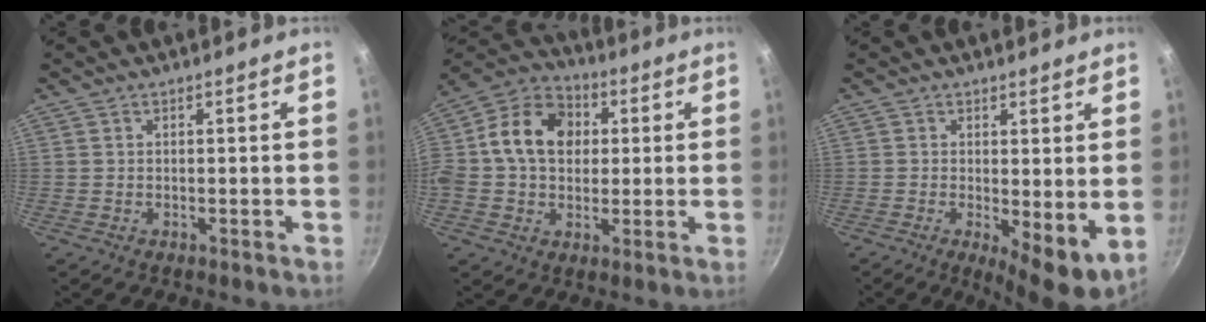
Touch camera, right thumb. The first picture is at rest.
{"total": 16.4, "force": [2.2, 12.7, 10.2], "torque": [-0.160, 0.029, 0.017]}
{"total": 6.7, "force": [0.0, 2.4, 6.3], "torque": [-0.086, -0.018, 0.004]}